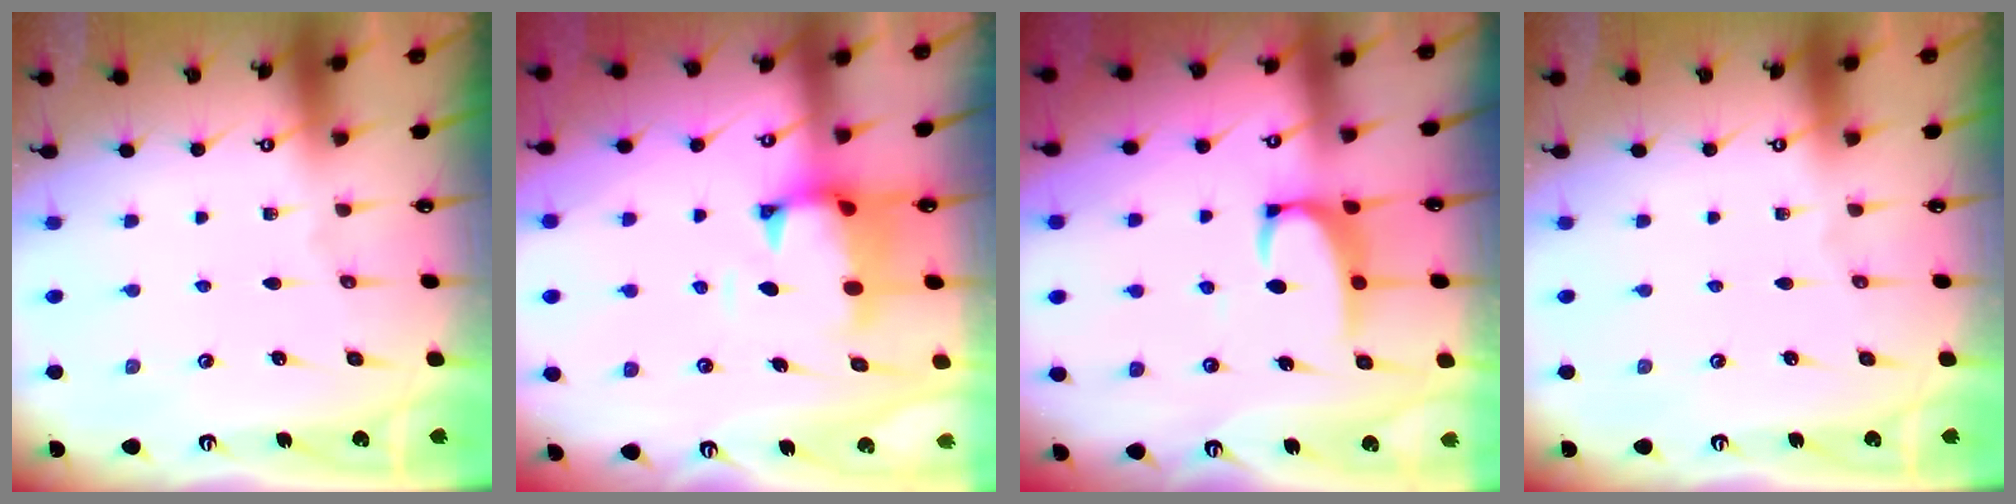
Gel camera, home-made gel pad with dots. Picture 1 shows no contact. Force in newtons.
{"total": 1.2, "press": 0.3, "slide": 1.1}
{"total": 3.6, "press": 3.5, "slide": 0.8}
{"total": 0.0}